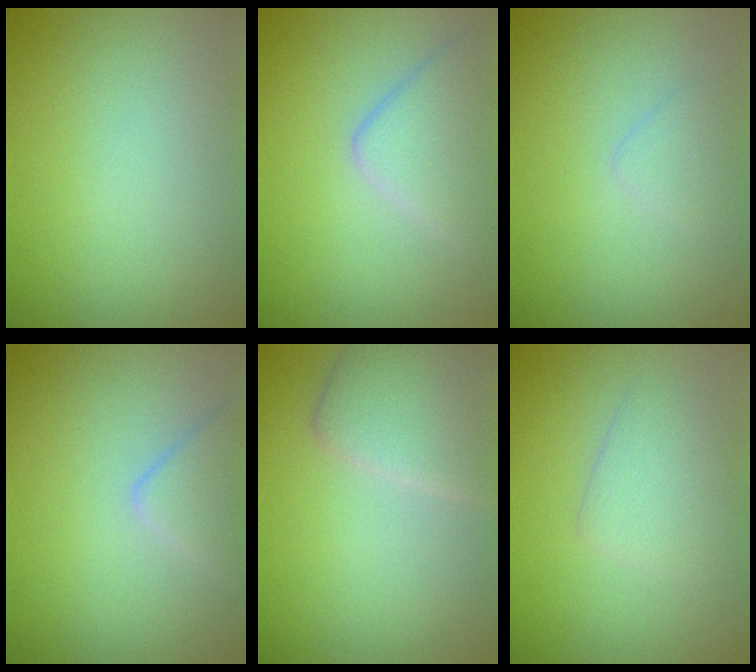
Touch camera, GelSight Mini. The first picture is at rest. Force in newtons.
{"total": 3.8, "press": 3.8, "slide": 0.1}
{"total": 1.1, "press": 1.1, "slide": 0.1}
{"total": 2.2, "press": 2.2, "slide": 0.1}
{"total": 3.8, "press": 3.8, "slide": 0.3}
{"total": 2.6, "press": 2.6, "slide": 0.1}